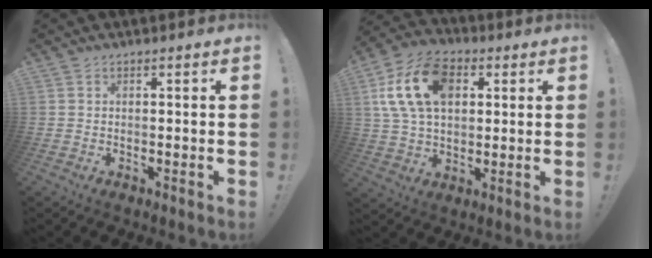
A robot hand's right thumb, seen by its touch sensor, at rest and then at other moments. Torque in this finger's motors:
{"motor_torque": [2.31, 2.30, 0.25, 0.15, 0.49]}